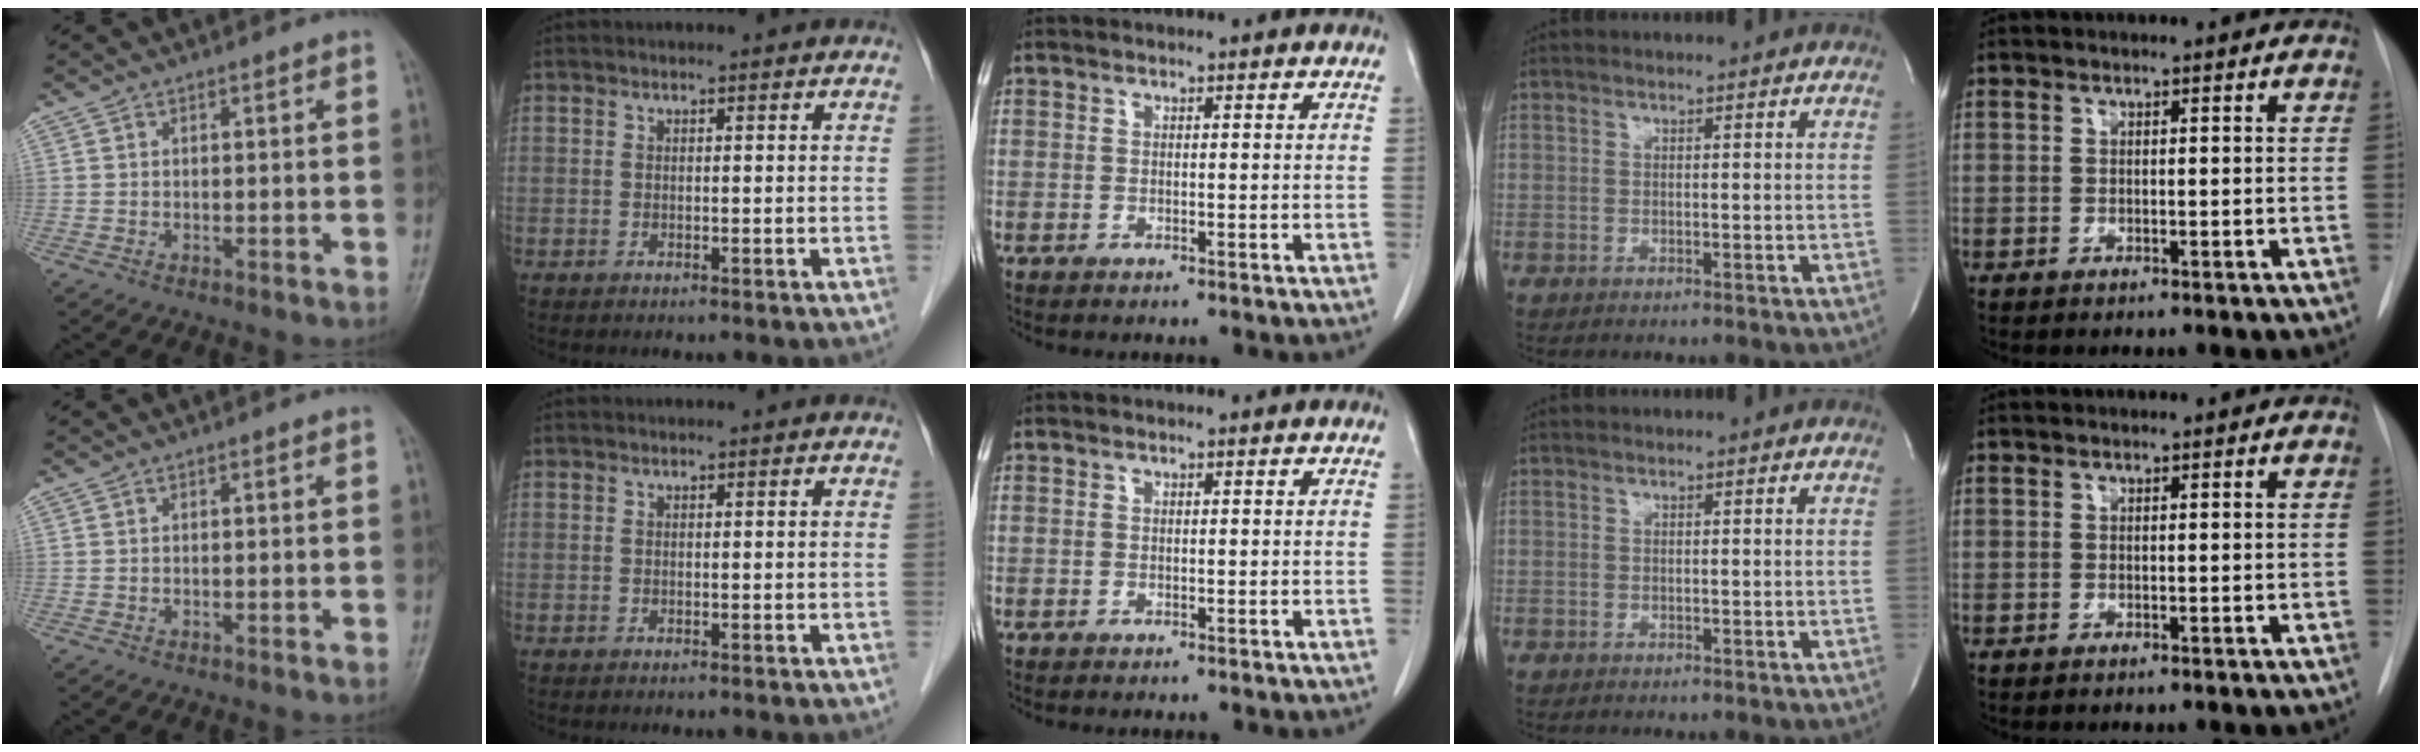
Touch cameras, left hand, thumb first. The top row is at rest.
{}